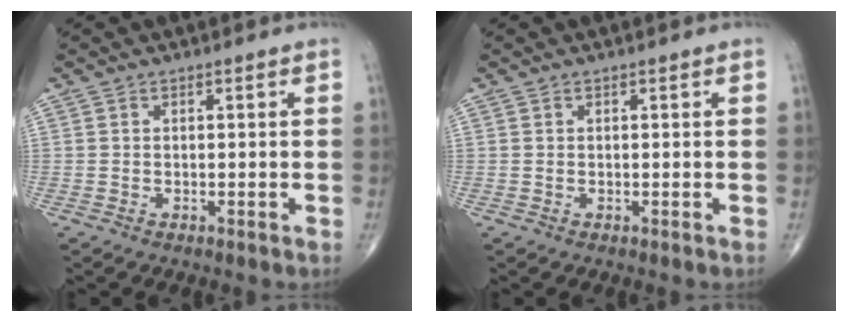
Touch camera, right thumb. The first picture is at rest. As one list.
[{"total": 0.0}]